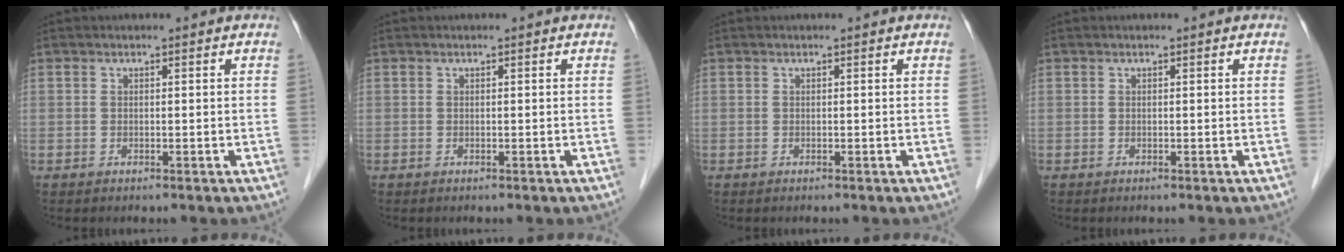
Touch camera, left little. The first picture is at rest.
{"total": 0.0}
{"total": 0.0}
{"total": 0.0}